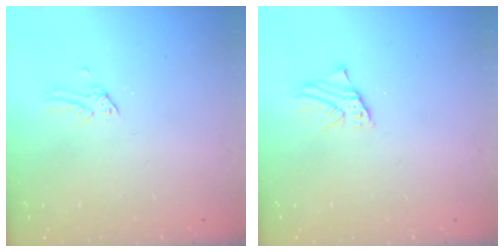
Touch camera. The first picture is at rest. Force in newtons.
{"total": 1.5, "press": 1.5, "slide": 0.0}